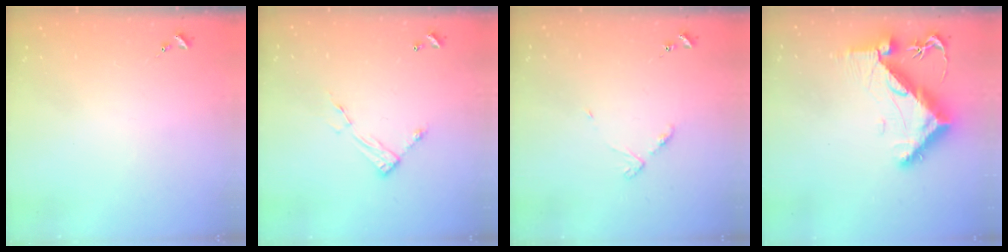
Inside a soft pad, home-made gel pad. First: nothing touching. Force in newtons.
{"total": 7.5, "press": 7.5, "slide": 0.3}
{"total": 4.4, "press": 4.3, "slide": 0.5}
{"total": 10.8, "press": 10.8, "slide": 1.3}